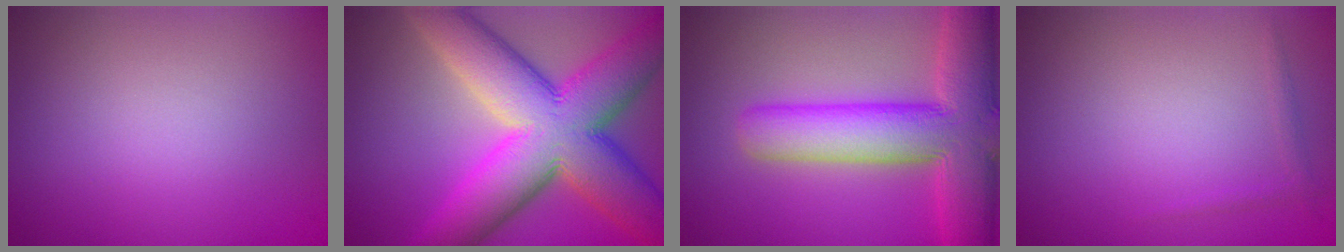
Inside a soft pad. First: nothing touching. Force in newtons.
{"total": 14.5, "press": 14.5, "slide": 0.9}
{"total": 10.8, "press": 10.8, "slide": 0.6}
{"total": 0.7, "press": 0.7, "slide": 0.0}